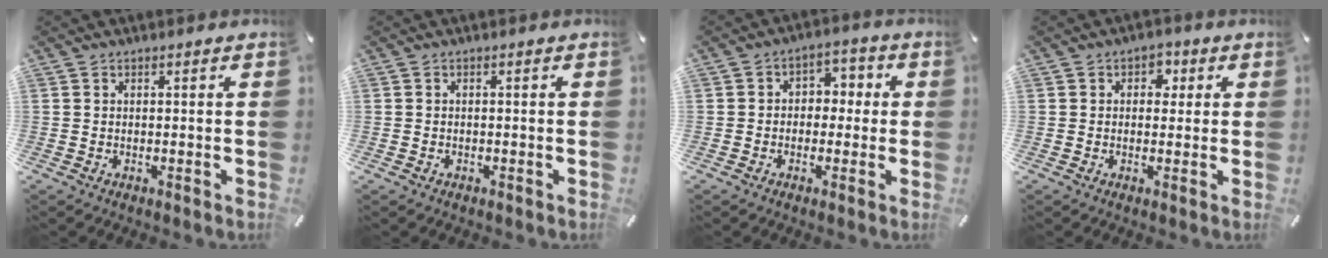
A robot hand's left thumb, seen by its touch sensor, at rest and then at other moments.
{"total": 0.7, "force": [-0.5, 0.5, 0.3], "torque": [-0.004, 0.002, -0.011]}
{"total": 4.7, "force": [-1.7, 3.9, 1.9], "torque": [-0.023, 0.013, -0.038]}
{"total": 3.2, "force": [0.3, 2.7, 1.7], "torque": [-0.012, 0.001, -0.003]}